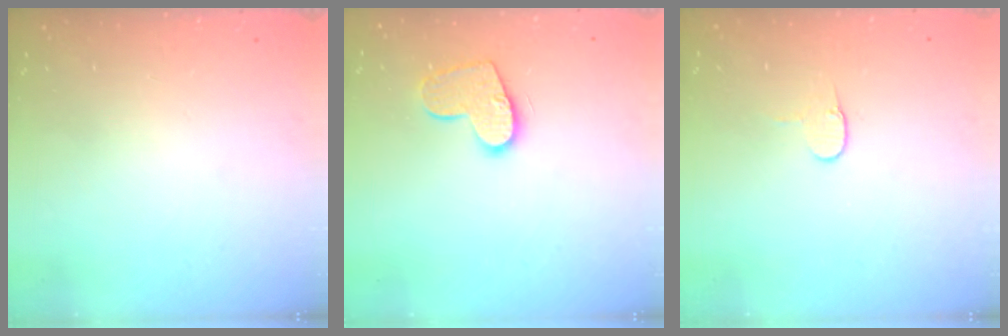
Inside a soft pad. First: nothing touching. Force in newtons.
{"total": 11.4, "press": 11.3, "slide": 0.6}
{"total": 4.9, "press": 4.9, "slide": 0.4}